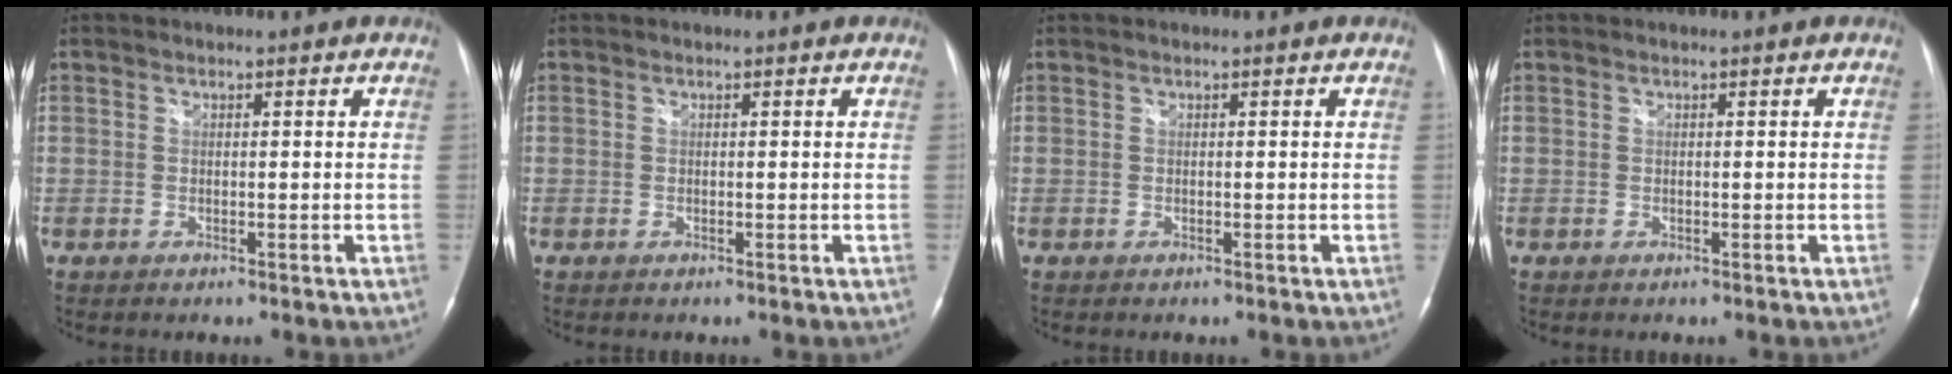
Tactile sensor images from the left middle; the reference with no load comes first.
{"total": 0.0}
{"total": 0.0}
{"total": 0.0}